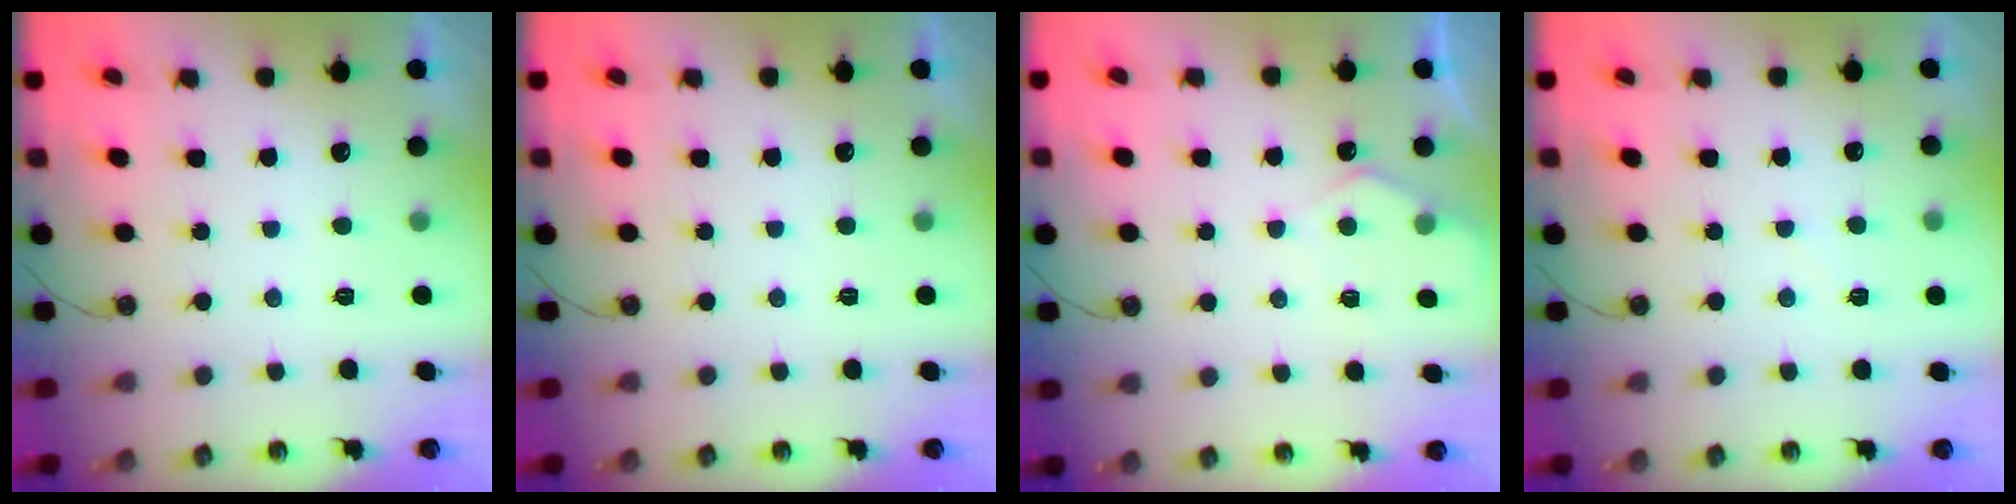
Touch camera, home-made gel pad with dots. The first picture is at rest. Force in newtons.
{"total": 0.0}
{"total": 5.3, "press": 5.2, "slide": 0.7}
{"total": 2.5, "press": 2.5, "slide": 0.3}